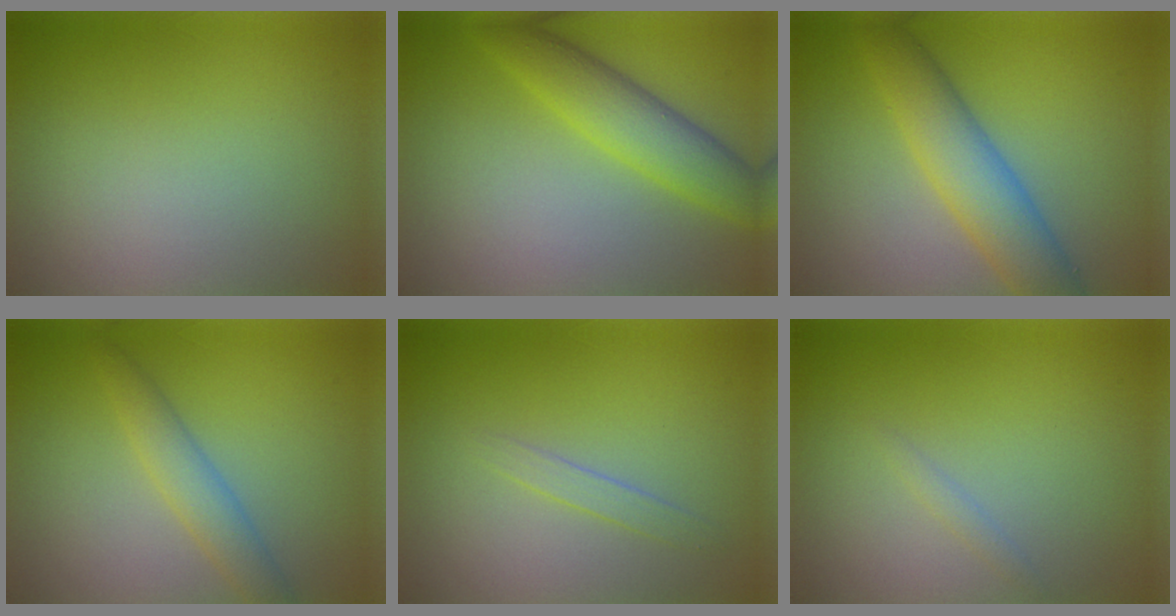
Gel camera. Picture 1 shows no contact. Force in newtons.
{"total": 4.7, "press": 4.7, "slide": 0.1}
{"total": 6.0, "press": 6.0, "slide": 0.0}
{"total": 2.9, "press": 2.9, "slide": 0.1}
{"total": 1.1, "press": 1.1, "slide": 0.1}
{"total": 0.7, "press": 0.7, "slide": 0.0}